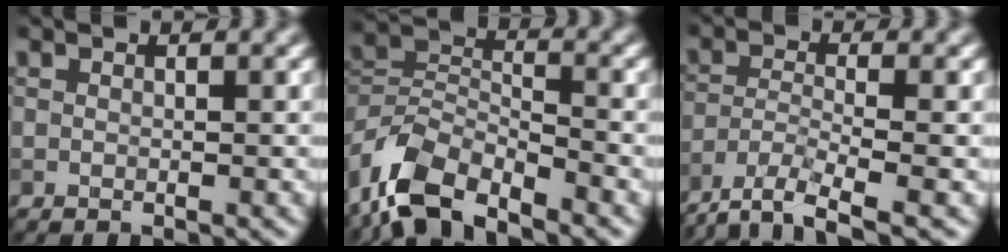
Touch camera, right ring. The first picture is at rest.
{"total": 7.7, "force": [-5.5, 3.6, 4.0], "torque": [-0.079, -0.005, -0.117]}
{"total": 5.3, "force": [-4.1, 1.2, 3.1], "torque": [-0.063, -0.013, -0.084]}